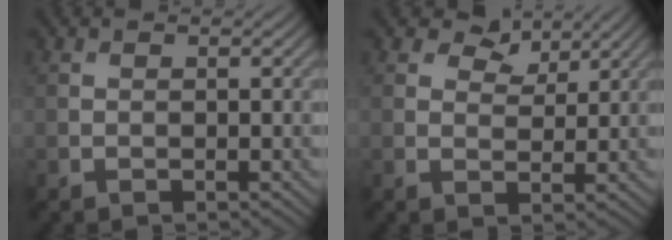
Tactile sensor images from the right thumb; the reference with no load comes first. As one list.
[{"total": 4.0, "force": [2.8, 2.3, 1.8], "torque": [-0.032, 0.001, 0.047]}]